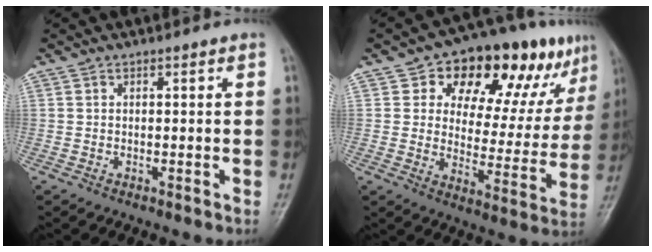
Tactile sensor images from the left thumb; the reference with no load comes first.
{"total": 21.7, "force": [11.6, 11.3, 14.5], "torque": [-0.141, -0.010, 0.169]}